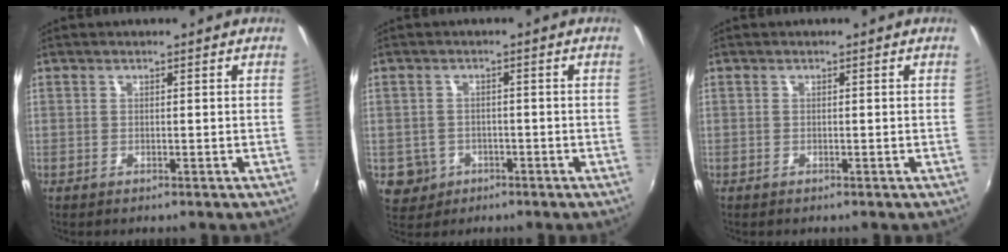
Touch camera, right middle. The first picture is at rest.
{"total": 4.8, "force": [-1.7, 4.3, 1.0], "torque": [-0.032, 0.003, -0.019]}
{"total": 0.0}